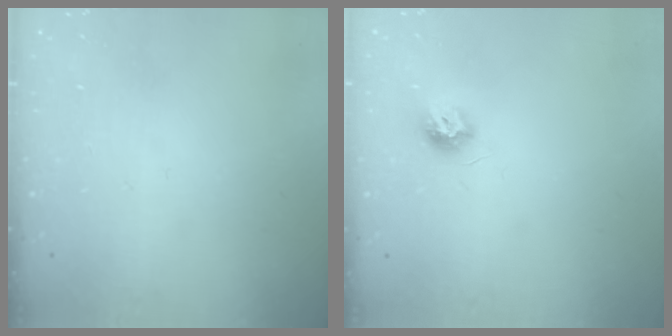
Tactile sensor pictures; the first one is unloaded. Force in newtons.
{"total": 7.6, "press": 7.6, "slide": 0.2}